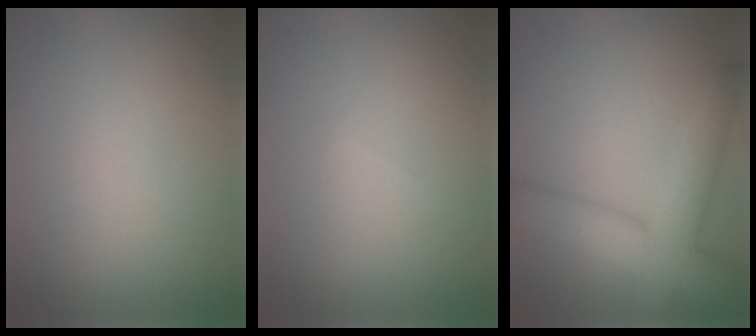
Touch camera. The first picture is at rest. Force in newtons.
{"total": 0.0}
{"total": 8.8, "press": 8.8, "slide": 0.6}